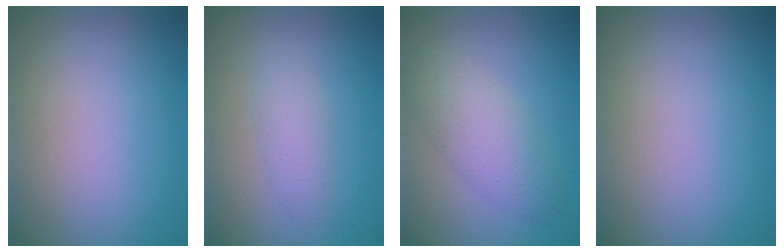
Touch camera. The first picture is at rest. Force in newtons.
{"total": 2.1, "press": 2.1, "slide": 0.1}
{"total": 4.0, "press": 4.0, "slide": 0.2}
{"total": 0.0}